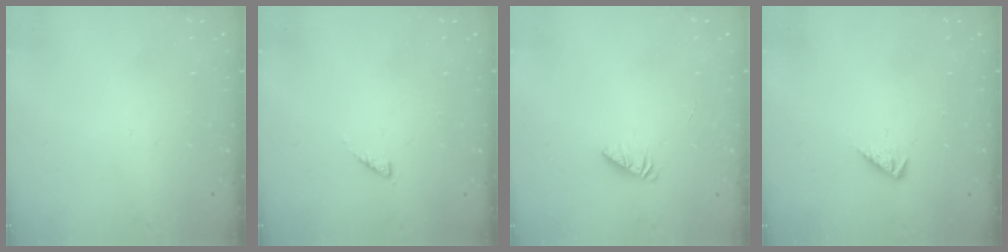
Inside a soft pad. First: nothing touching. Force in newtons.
{"total": 1.1, "press": 1.0, "slide": 0.3}
{"total": 1.8, "press": 1.8, "slide": 0.2}
{"total": 2.7, "press": 2.7, "slide": 0.6}